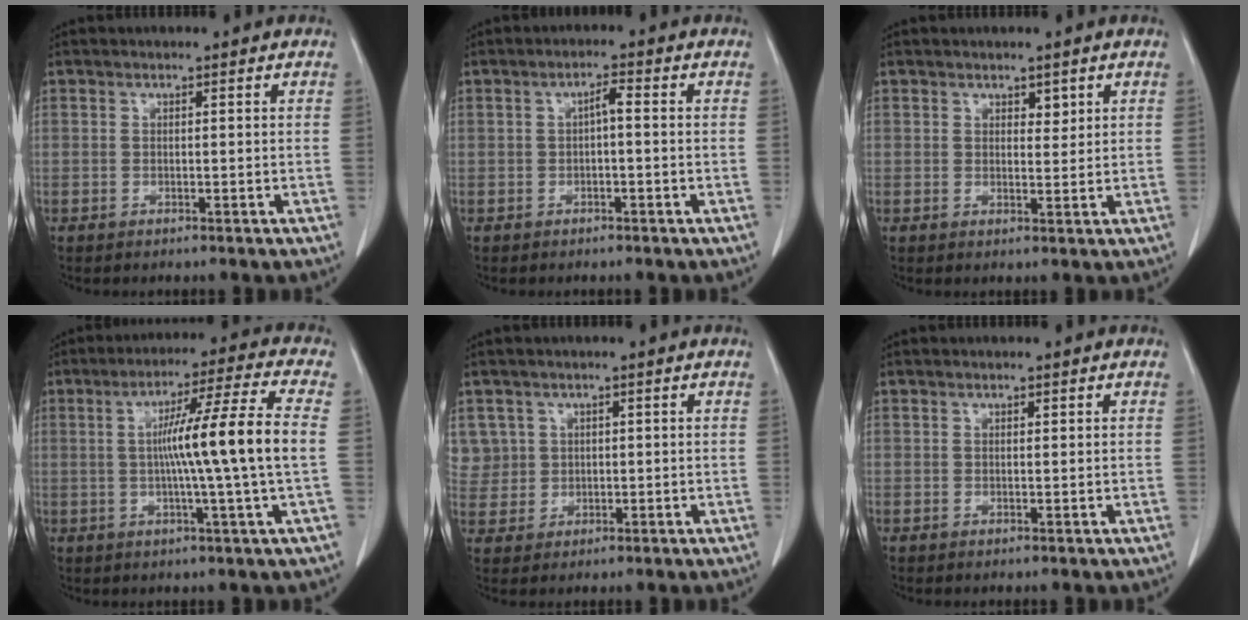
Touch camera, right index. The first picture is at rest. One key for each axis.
{"total": 2.4, "fx": 0.0, "fy": 0.8, "fz": 2.3, "tx": -0.042, "ty": 0.011, "tz": 0.002}
{"total": 2.3, "fx": 1.3, "fy": 1.4, "fz": 1.3, "tx": -0.024, "ty": 0.002, "tz": 0.024}
{"total": 13.5, "fx": 0.1, "fy": -1.8, "fz": 13.4, "tx": -0.219, "ty": 0.006, "tz": -0.001}
{"total": 7.2, "fx": 2.2, "fy": 6.8, "fz": 0.5, "tx": -0.019, "ty": 0.030, "tz": 0.061}
{"total": 0.7, "fx": 0.3, "fy": 0.4, "fz": 0.4, "tx": -0.008, "ty": -0.001, "tz": 0.007}